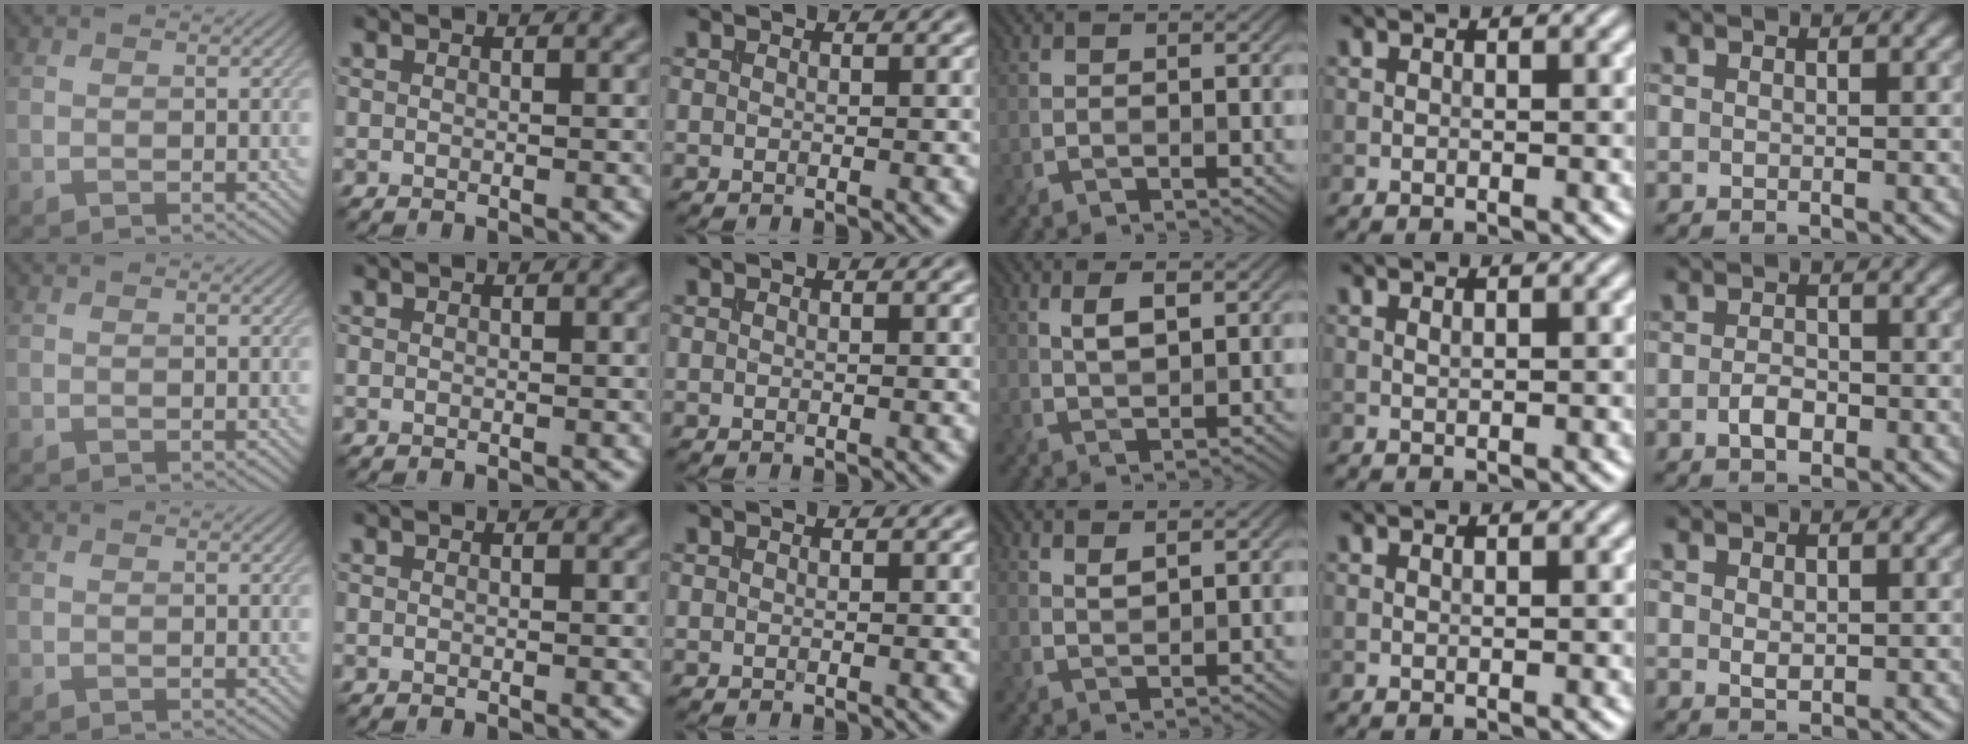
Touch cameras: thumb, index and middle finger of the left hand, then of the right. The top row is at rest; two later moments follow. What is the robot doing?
{"motion": "extract", "object": "file holder"}